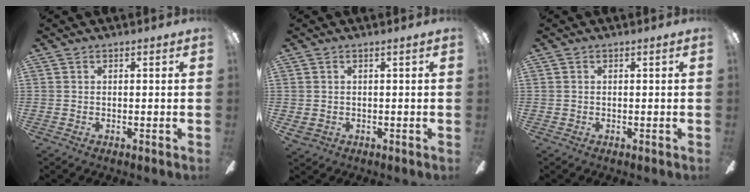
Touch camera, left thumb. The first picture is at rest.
{"total": 1.4, "force": [0.3, 0.9, 1.1], "torque": [-0.021, 0.004, 0.004]}
{"total": 0.0}